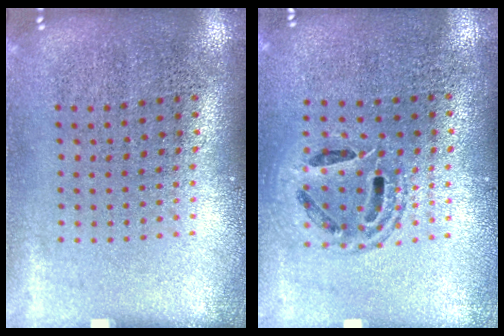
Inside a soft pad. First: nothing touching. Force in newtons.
{"total": 1.3, "press": 1.1, "slide": 0.6}